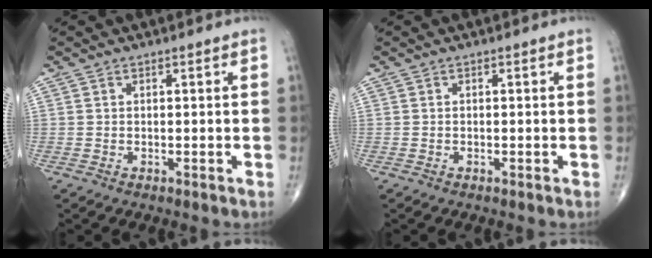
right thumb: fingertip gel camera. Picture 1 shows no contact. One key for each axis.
{"total": 0.0}